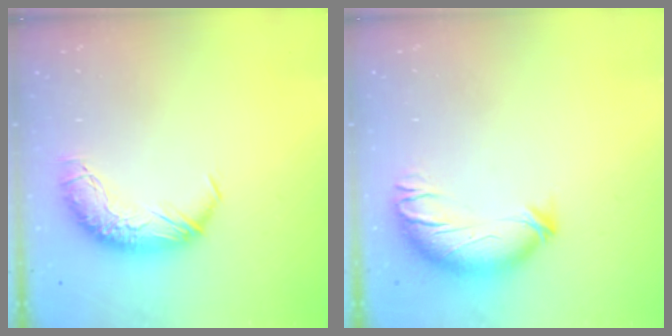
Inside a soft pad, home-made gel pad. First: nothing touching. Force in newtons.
{"total": 3.6, "press": 2.9, "slide": 2.1}